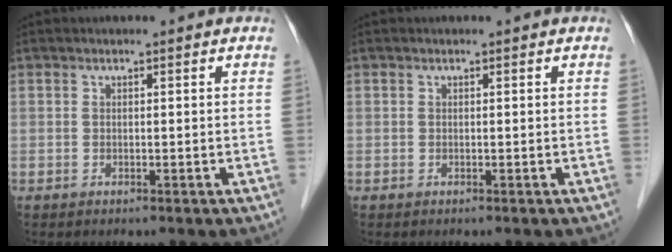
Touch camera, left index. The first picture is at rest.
{"total": 0.0}